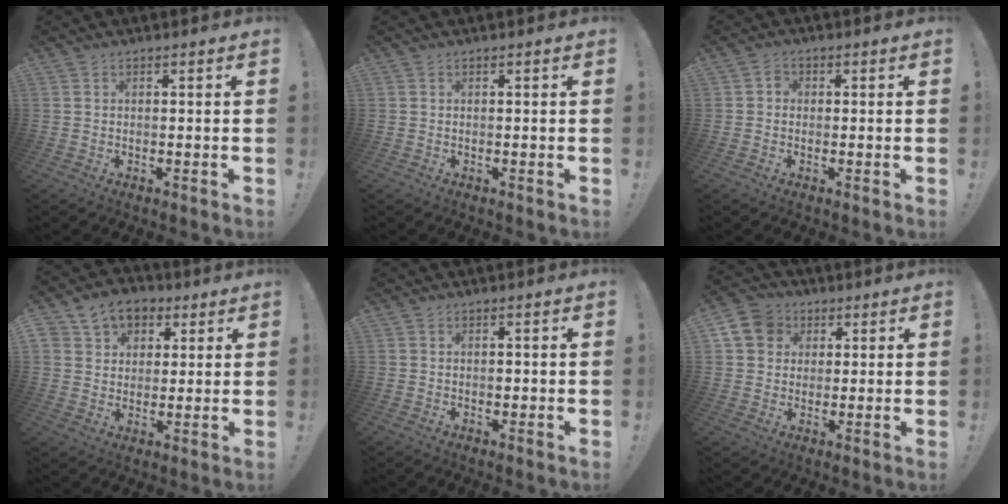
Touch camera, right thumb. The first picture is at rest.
{"total": 0.0}
{"total": 2.2, "force": [-0.6, 1.8, 1.1], "torque": [-0.018, 0.007, -0.011]}
{"total": 9.7, "force": [4.7, 7.8, 3.1], "torque": [-0.045, -0.018, 0.094]}
{"total": 0.7, "force": [-0.3, 0.6, 0.2], "torque": [0.002, -0.001, -0.007]}
{"total": 9.8, "force": [3.4, 8.4, 3.8], "torque": [-0.066, -0.008, 0.068]}